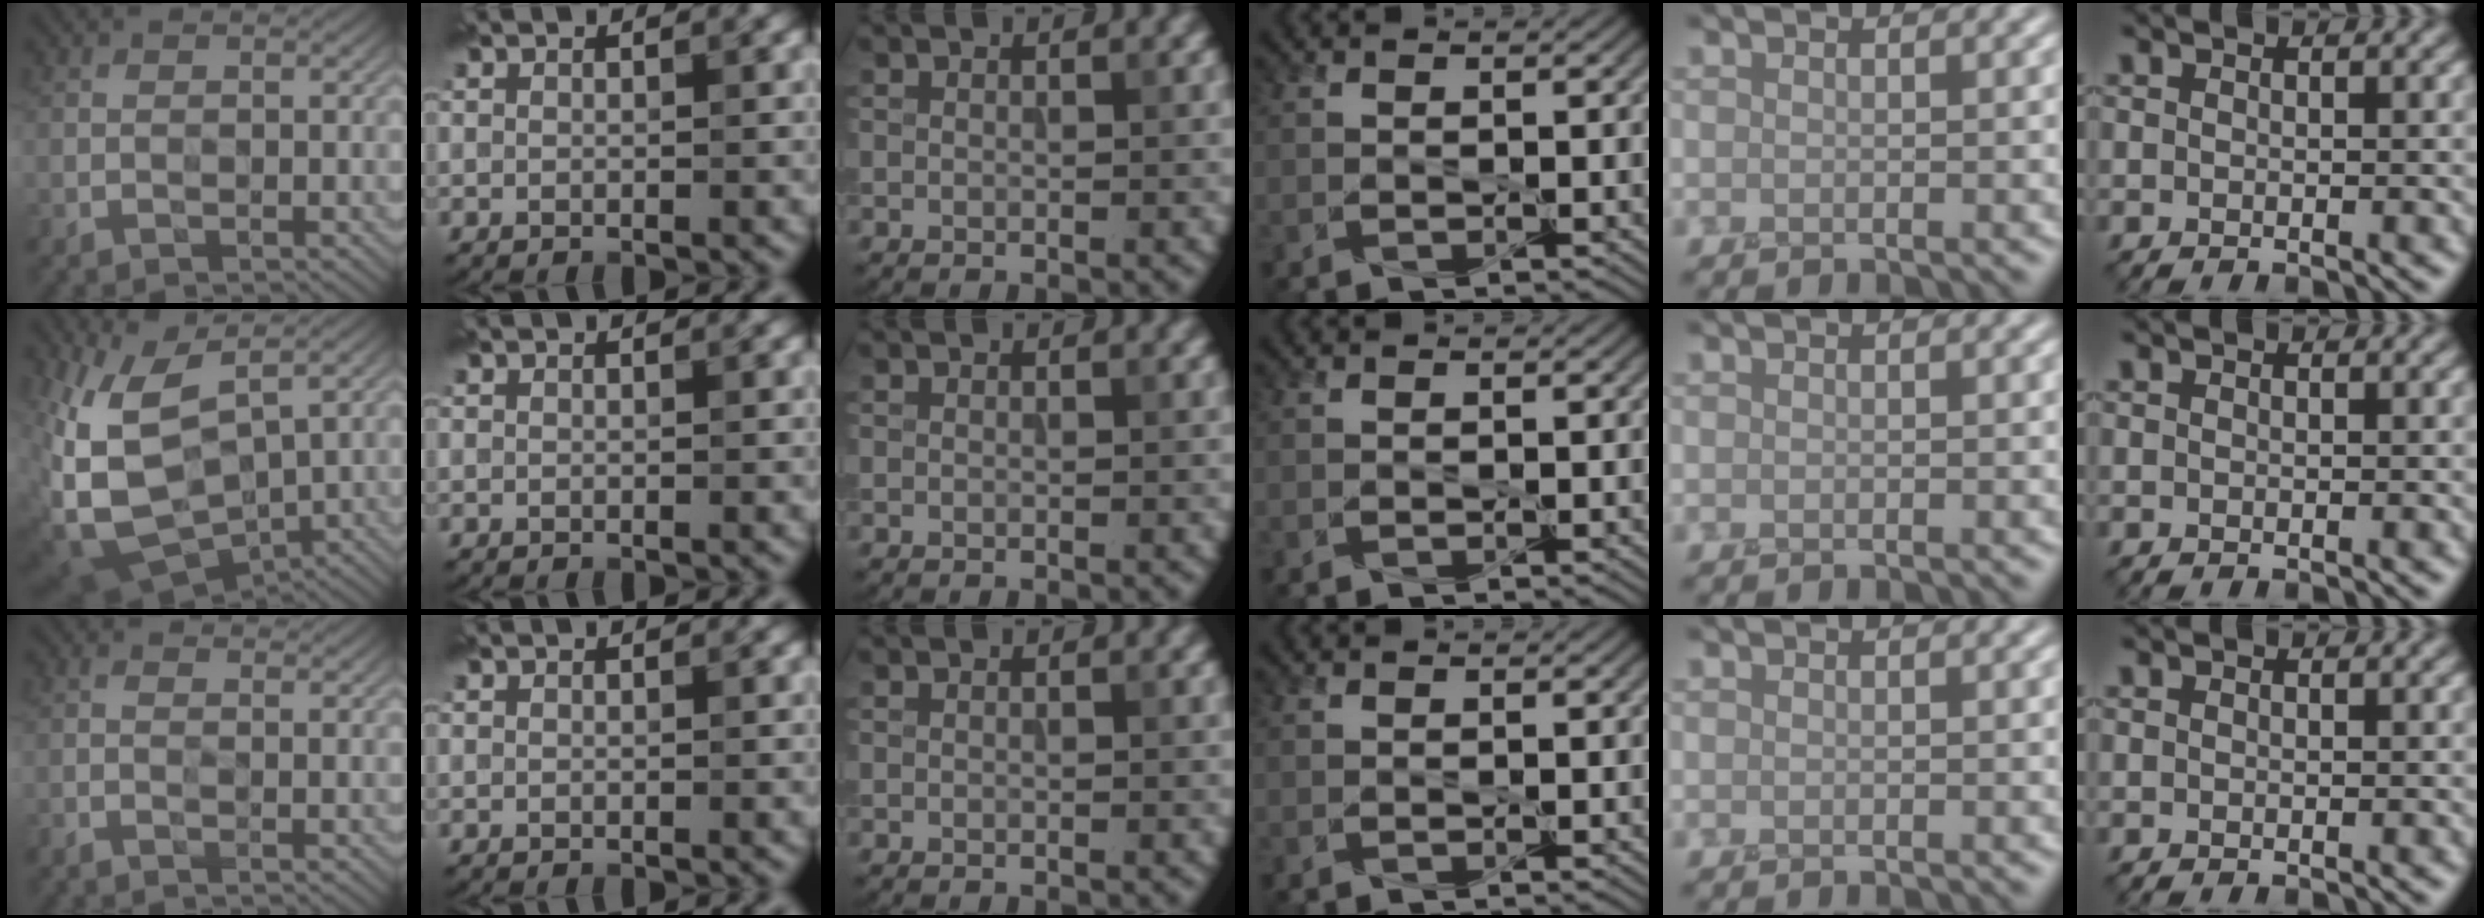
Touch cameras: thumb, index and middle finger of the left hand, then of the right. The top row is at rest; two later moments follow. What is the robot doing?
{"motion": "peel", "object": "tape"}